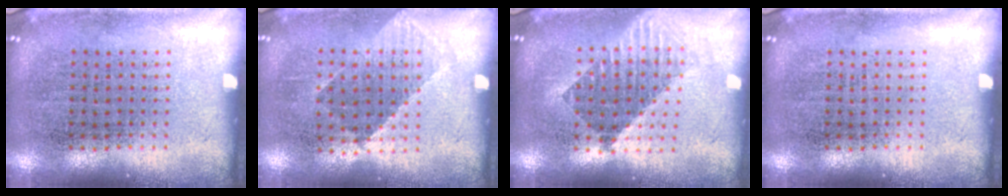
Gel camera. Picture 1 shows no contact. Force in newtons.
{"total": 1.0, "press": 0.8, "slide": 0.5}
{"total": 1.7, "press": 1.4, "slide": 0.9}
{"total": 0.0}